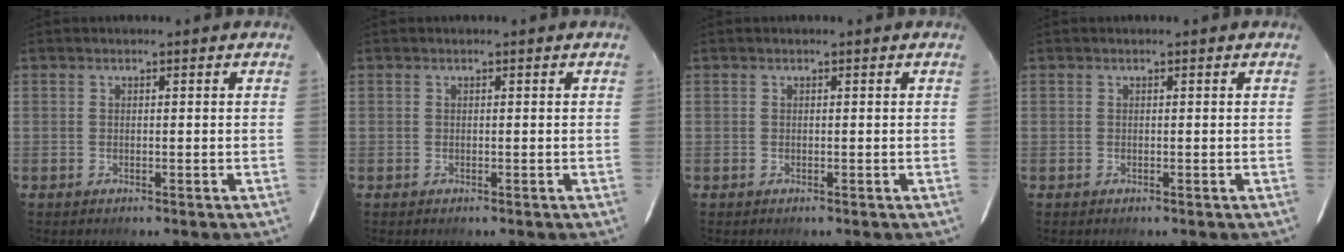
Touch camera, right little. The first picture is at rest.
{"total": 0.0}
{"total": 0.0}
{"total": 0.0}